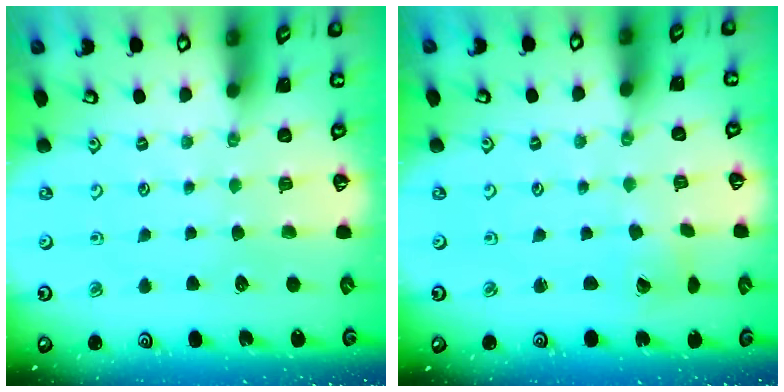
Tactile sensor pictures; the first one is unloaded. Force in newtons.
{"total": 2.7, "press": 2.7, "slide": 0.5}